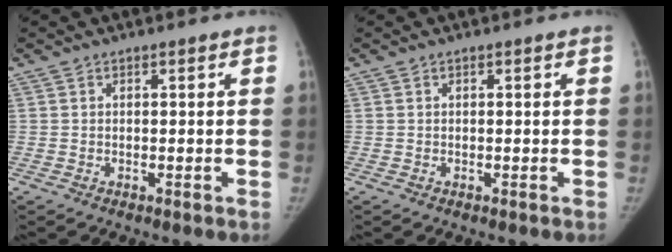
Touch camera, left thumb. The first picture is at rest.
{"total": 0.0}